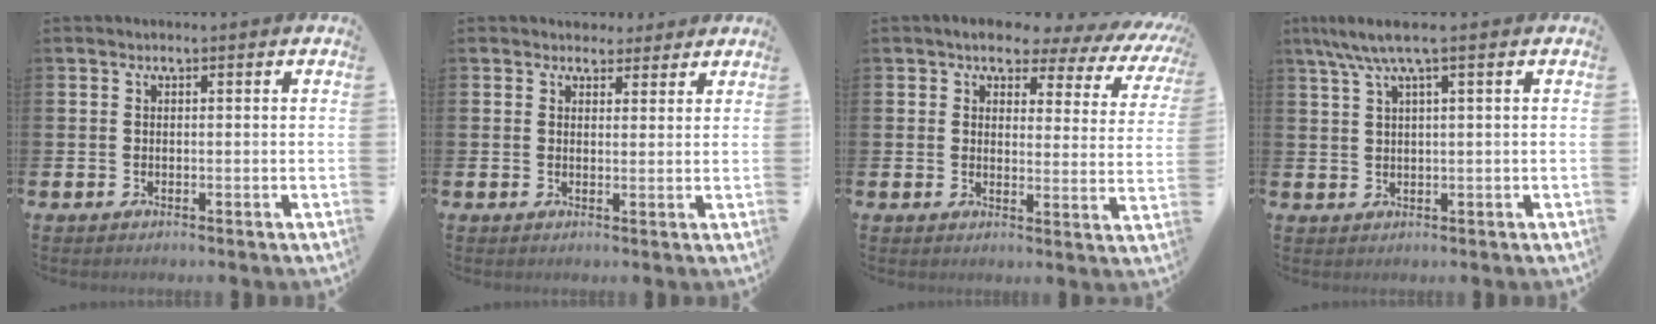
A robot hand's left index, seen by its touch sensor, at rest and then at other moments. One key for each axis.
{"total": 2.9, "fx": 2.5, "fy": 1.3, "fz": -0.1, "tx": 0.009, "ty": -0.009, "tz": 0.044}
{"total": 4.7, "fx": 3.9, "fy": 2.0, "fz": 1.7, "tx": -0.042, "ty": -0.033, "tz": 0.058}
{"total": 4.3, "fx": 2.3, "fy": 0.5, "fz": 3.6, "tx": -0.077, "ty": 0.002, "tz": 0.042}